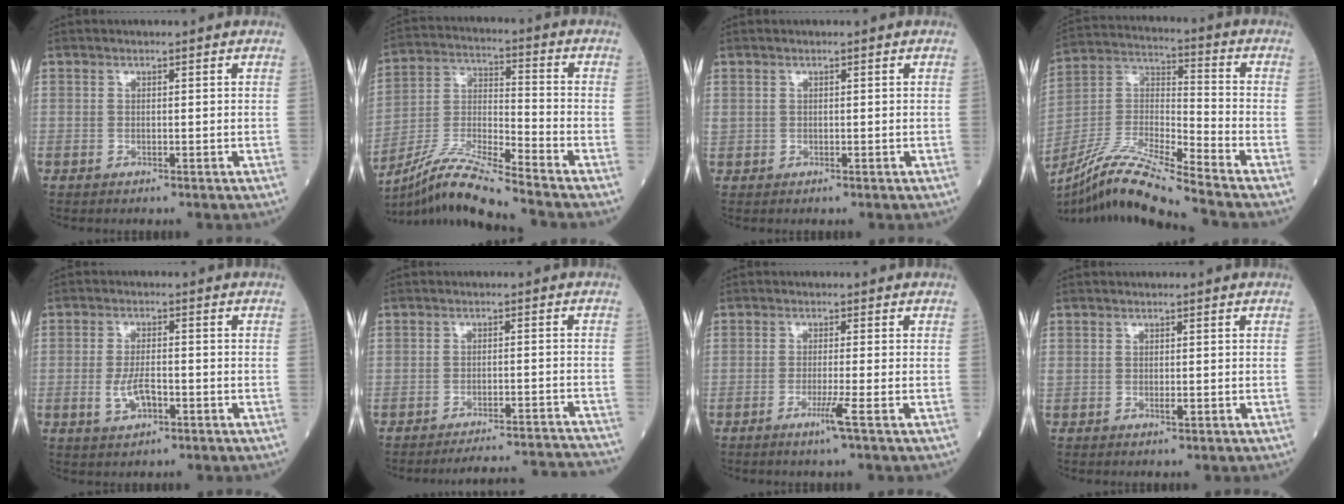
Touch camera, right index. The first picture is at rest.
{"total": 12.5, "force": [-11.0, -1.3, 5.8], "torque": [-0.116, -0.009, -0.209]}
{"total": 0.7, "force": [0.3, 0.6, 0.2], "torque": [-0.003, 0.010, 0.007]}
{"total": 15.5, "force": [-13.5, -1.2, 7.5], "torque": [-0.150, -0.003, -0.254]}
{"total": 4.3, "force": [-1.4, 1.7, 3.7], "torque": [-0.075, -0.002, -0.023]}
{"total": 14.7, "force": [-14.6, -0.8, 2.2], "torque": [-0.014, 0.003, -0.177]}
{"total": 2.9, "force": [-1.5, -0.9, 2.3], "torque": [-0.048, -0.008, -0.032]}
{"total": 0.8, "force": [-0.2, 0.2, 0.8], "torque": [-0.016, -0.002, -0.002]}